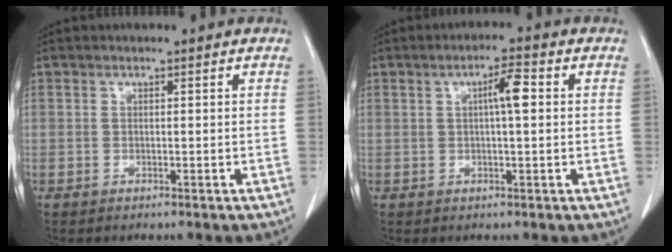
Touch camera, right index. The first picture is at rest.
{"total": 4.1, "force": [0.8, 0.5, 4.0], "torque": [-0.067, 0.007, 0.012]}